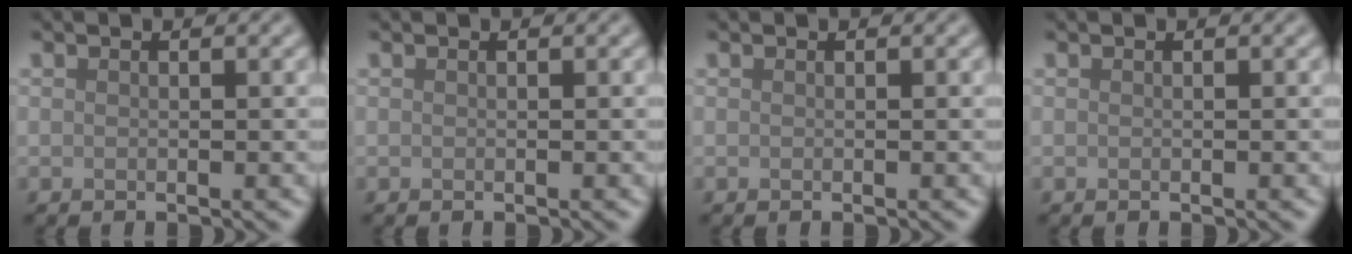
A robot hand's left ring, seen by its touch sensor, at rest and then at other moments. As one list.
[{"total": 0.0}, {"total": 0.0}, {"total": 0.0}]